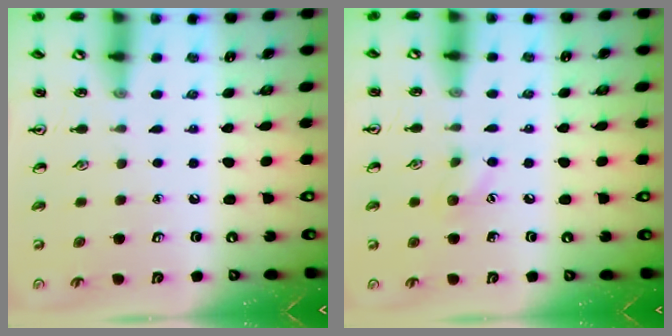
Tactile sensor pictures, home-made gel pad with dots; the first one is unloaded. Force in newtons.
{"total": 5.9, "press": 5.7, "slide": 1.6}